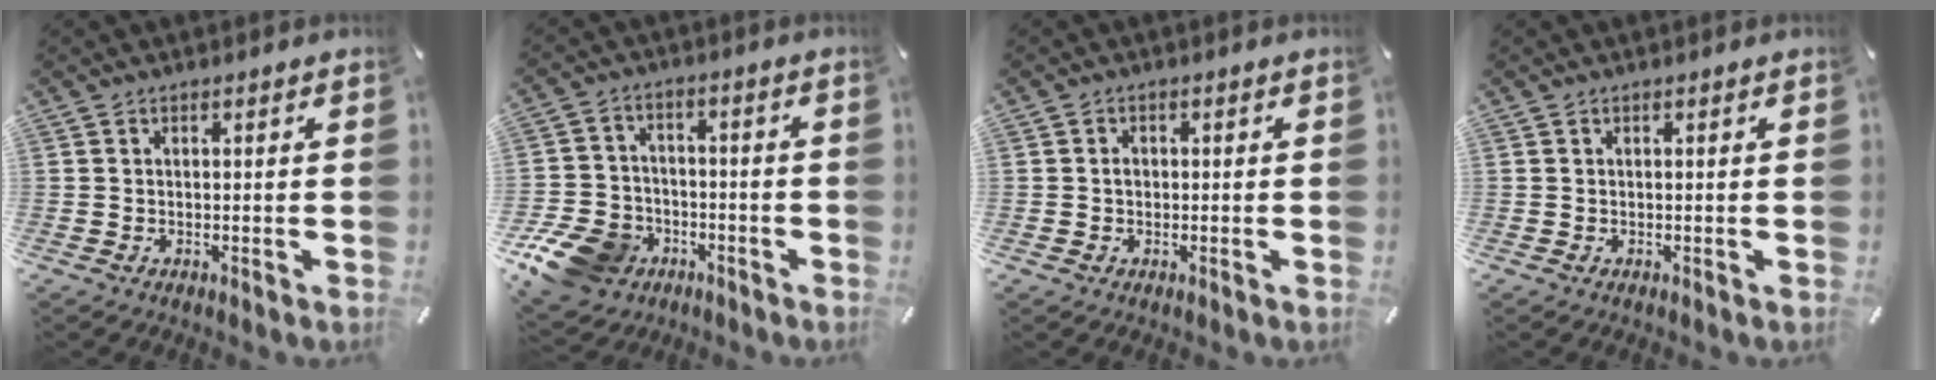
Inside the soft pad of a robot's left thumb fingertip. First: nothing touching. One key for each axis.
{"total": 12.5, "fx": -6.8, "fy": 9.4, "fz": 4.7, "tx": -0.096, "ty": 0.049, "tz": -0.118}
{"total": 1.7, "fx": -0.2, "fy": 1.4, "fz": 1.0, "tx": -0.020, "ty": 0.005, "tz": -0.005}
{"total": 0.0}